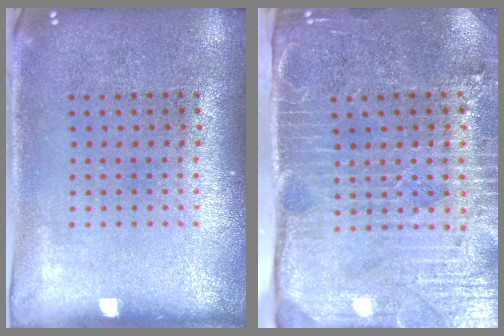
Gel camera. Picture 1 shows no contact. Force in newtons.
{"total": 4.4, "press": 3.7, "slide": 2.3}